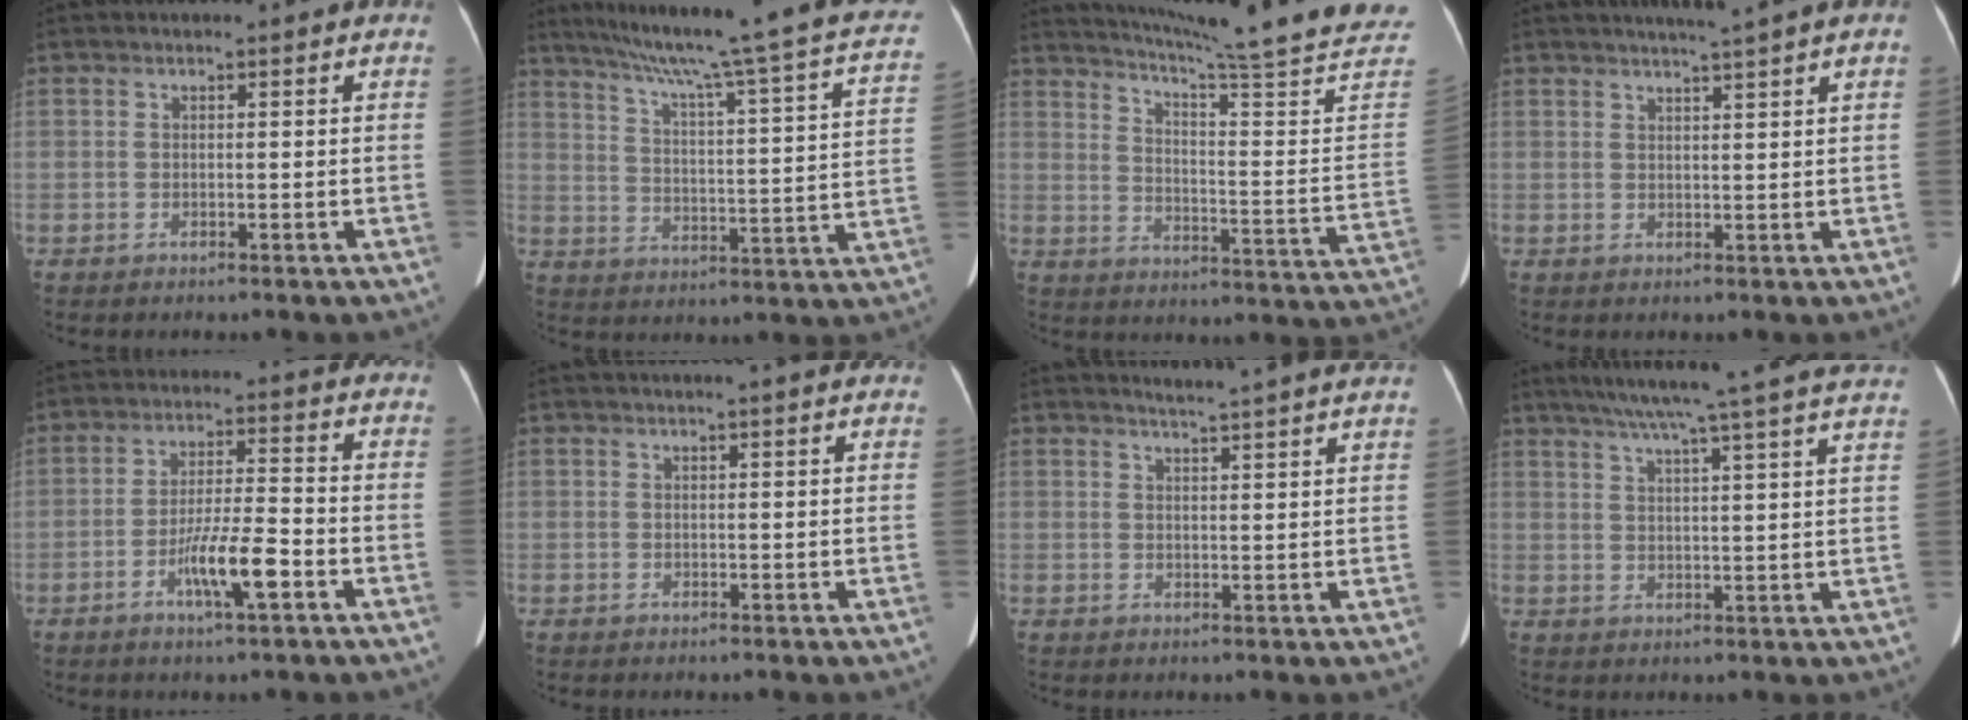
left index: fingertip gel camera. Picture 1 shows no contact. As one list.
[{"total": 26.5, "force": [20.7, 0.5, 16.4], "torque": [-0.251, -0.023, 0.265]}, {"total": 25.5, "force": [22.4, -2.4, 11.9], "torque": [-0.185, -0.103, 0.284]}, {"total": 4.8, "force": [3.8, -0.9, 2.8], "torque": [-0.041, 0.010, 0.053]}, {"total": 7.6, "force": [-3.5, 0.5, 6.7], "torque": [-0.130, -0.003, -0.062]}, {"total": 4.2, "force": [3.8, -0.2, 1.9], "torque": [-0.023, 0.020, 0.039]}, {"total": 8.1, "force": [7.5, -1.2, 2.8], "torque": [-0.041, -0.003, 0.082]}, {"total": 23.0, "force": [20.0, -1.2, 11.3], "torque": [-0.187, -0.013, 0.252]}]